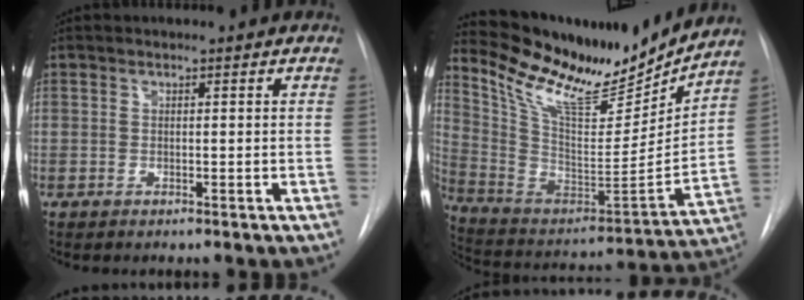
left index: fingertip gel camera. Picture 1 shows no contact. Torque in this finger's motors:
{"motor_torque": [-0.16, -0.53, 0.10, 0.09]}